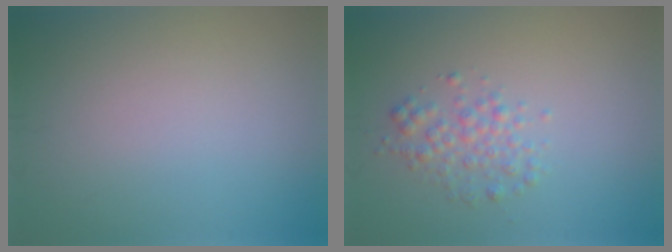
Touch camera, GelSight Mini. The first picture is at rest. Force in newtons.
{"total": 2.2, "press": 2.2, "slide": 0.0}